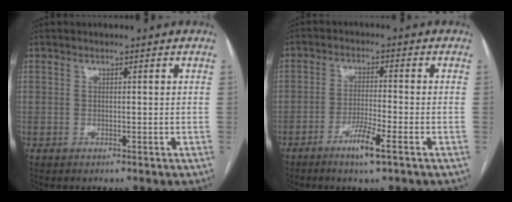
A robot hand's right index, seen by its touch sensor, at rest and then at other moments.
{"total": 5.3, "force": [-3.2, 0.0, 4.3], "torque": [-0.082, -0.008, -0.060]}